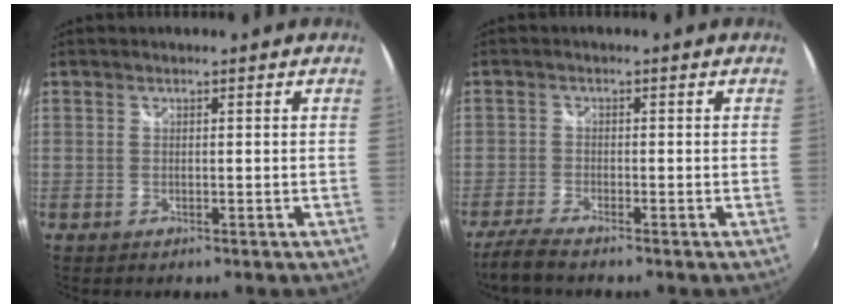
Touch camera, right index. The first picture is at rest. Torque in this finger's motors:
{"motor_torque": [0.37, -0.28, 0.13, 0.02]}